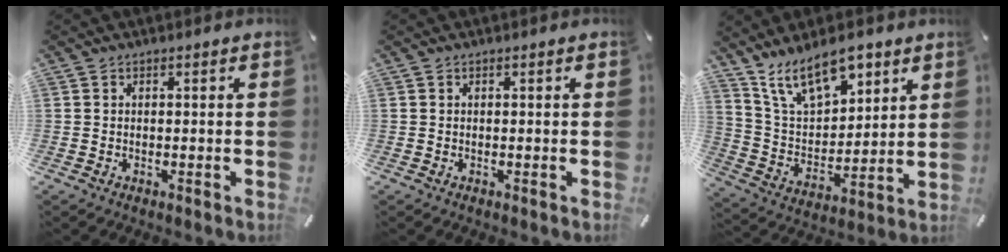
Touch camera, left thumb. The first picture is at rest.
{"total": 0.0}
{"total": 14.2, "force": [9.9, 7.2, 7.2], "torque": [-0.139, -0.045, 0.185]}